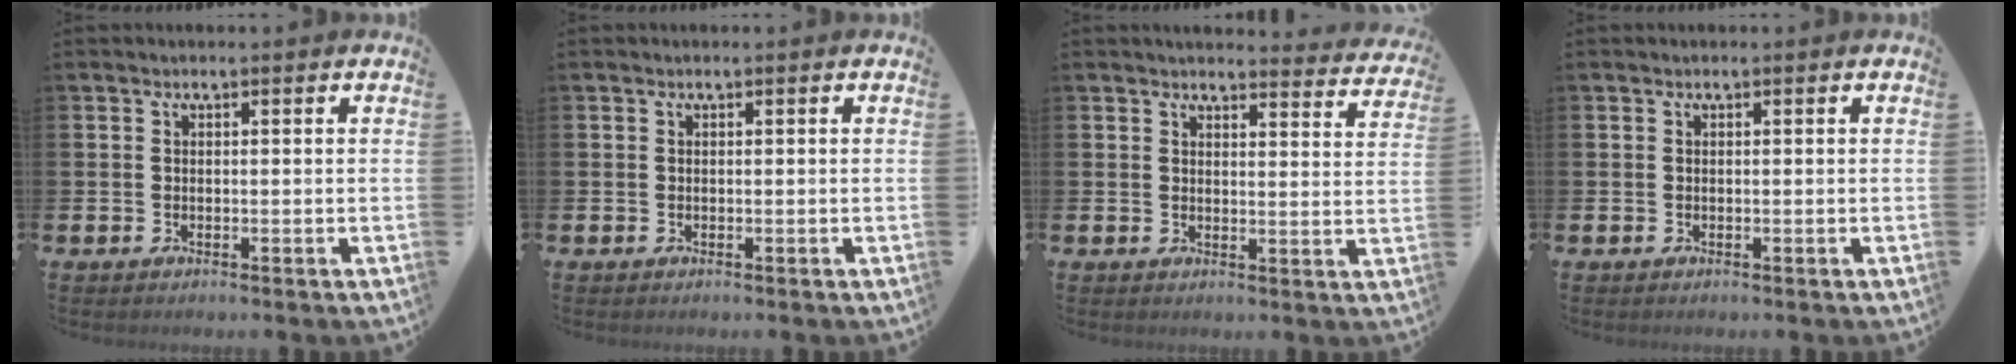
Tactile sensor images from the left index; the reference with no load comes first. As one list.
[{"total": 0.0}, {"total": 3.4, "force": [3.4, 0.4, 0.2], "torque": [-0.003, -0.028, 0.058]}, {"total": 0.0}]